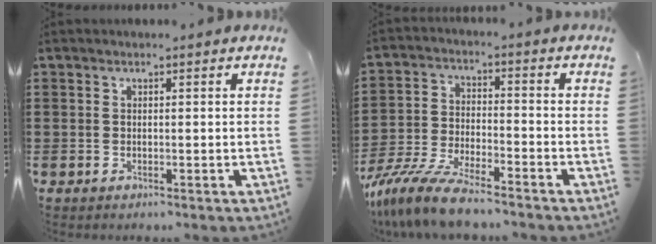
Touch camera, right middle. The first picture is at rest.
{"total": 8.8, "force": [-7.9, 0.8, 3.7], "torque": [-0.089, 0.002, -0.157]}